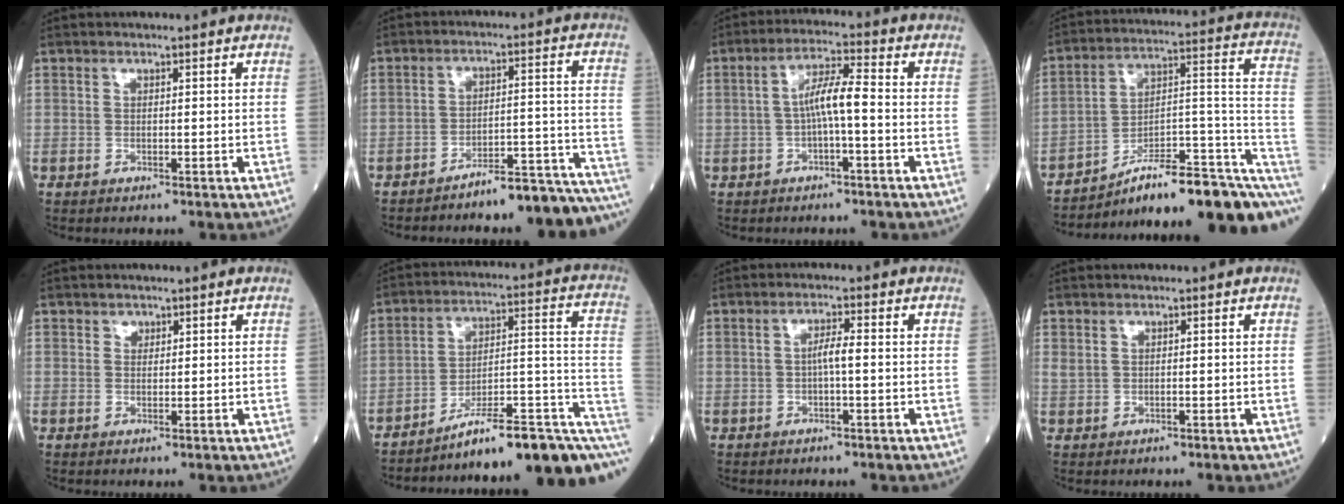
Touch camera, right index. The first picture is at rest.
{"total": 14.3, "force": [-13.6, 0.3, 4.3], "torque": [-0.019, 0.046, -0.182]}
{"total": 5.6, "force": [-0.8, 0.5, 5.5], "torque": [-0.099, 0.017, -0.015]}
{"total": 19.6, "force": [-12.1, 3.4, 15.0], "torque": [-0.141, 0.057, -0.178]}
{"total": 0.9, "force": [0.6, 0.7, 0.2], "torque": [0.003, -0.004, 0.007]}
{"total": 17.4, "force": [-10.4, 2.6, 13.7], "torque": [-0.131, 0.055, -0.147]}
{"total": 2.5, "force": [-0.3, 0.2, 2.5], "torque": [-0.043, 0.003, -0.006]}
{"total": 1.0, "force": [0.4, 0.5, 0.7], "torque": [-0.025, 0.005, 0.016]}